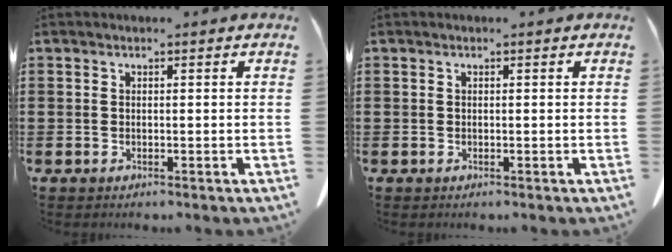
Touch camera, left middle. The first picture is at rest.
{"total": 0.0}